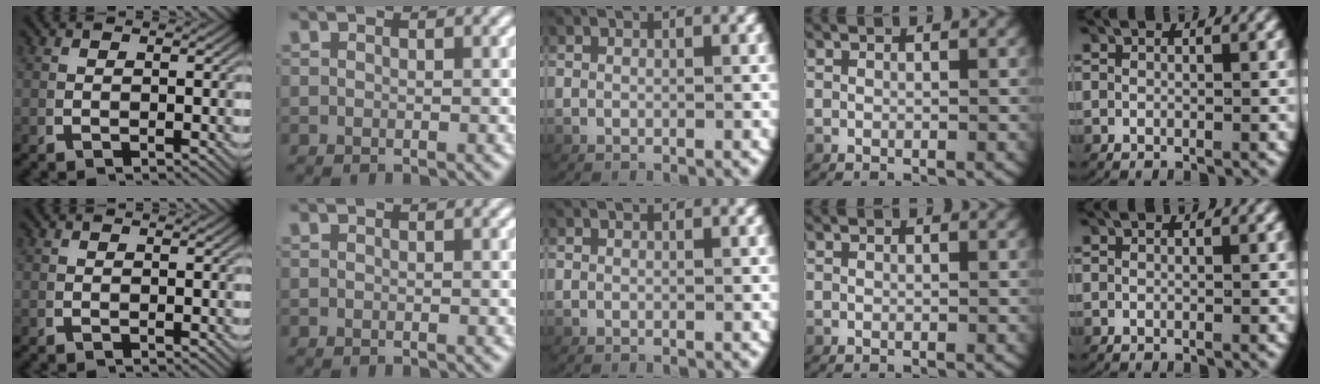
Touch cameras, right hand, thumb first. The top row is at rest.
{}